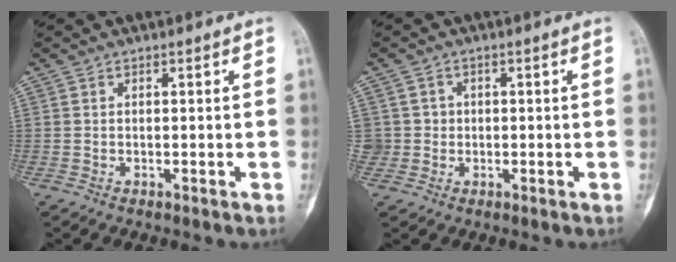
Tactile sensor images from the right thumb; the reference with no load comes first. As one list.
[{"total": 3.1, "force": [-0.1, 3.1, -0.2], "torque": [0.032, 0.010, -0.006]}]